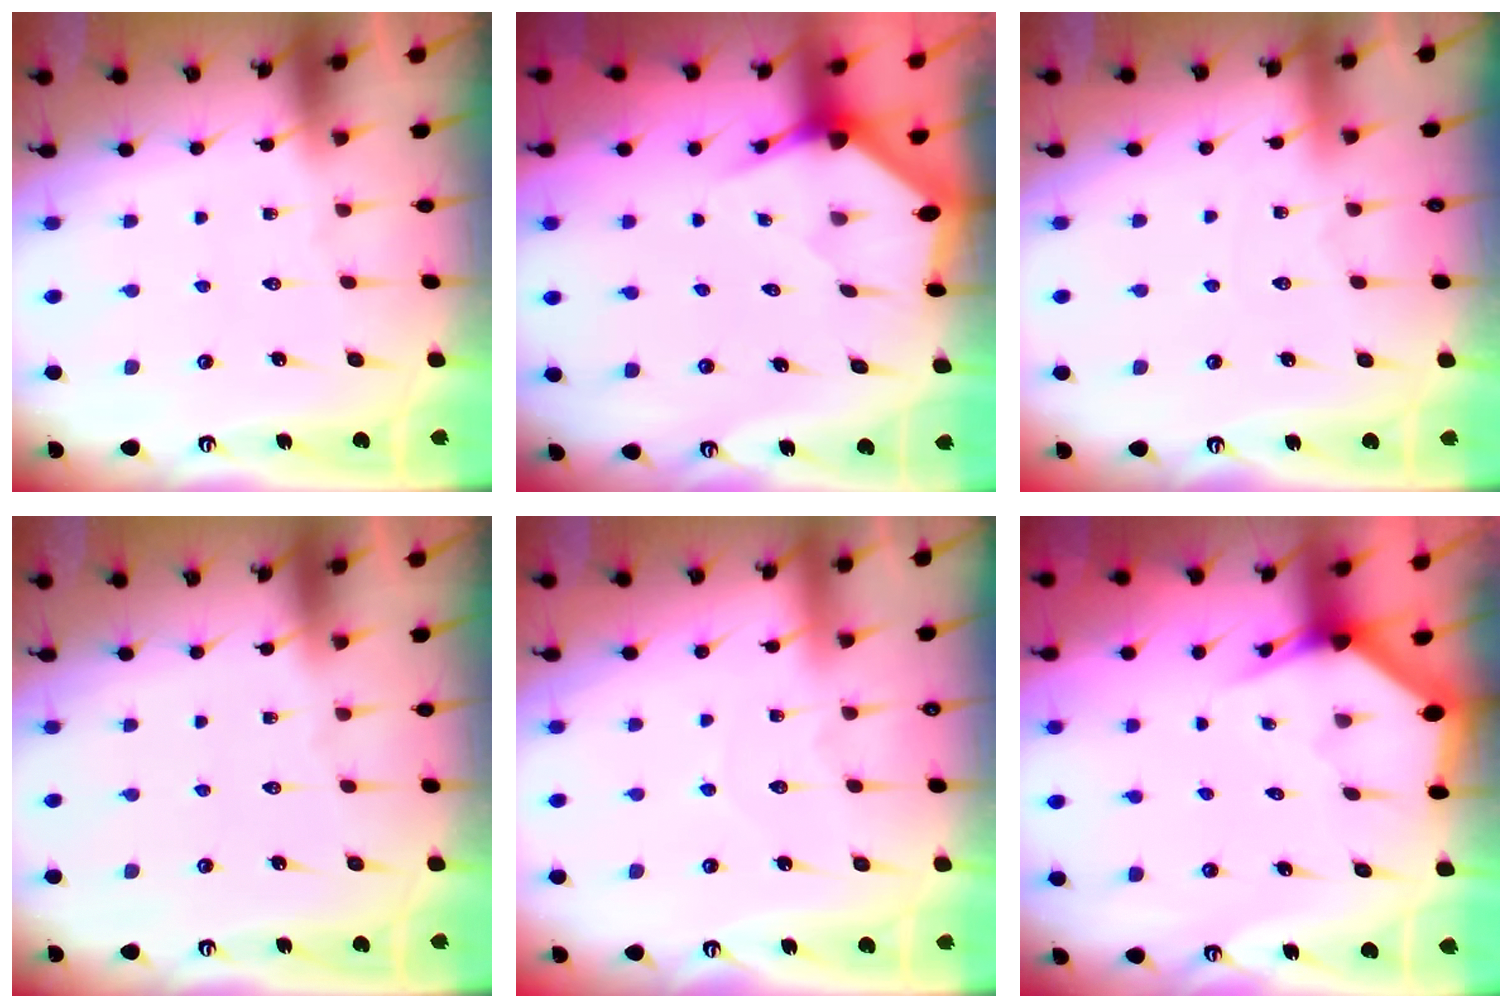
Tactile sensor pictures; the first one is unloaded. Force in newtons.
{"total": 2.9, "press": 2.9, "slide": 0.2}
{"total": 3.1, "press": 3.1, "slide": 0.4}
{"total": 0.0}
{"total": 3.7, "press": 3.7, "slide": 0.4}
{"total": 3.1, "press": 3.1, "slide": 0.1}